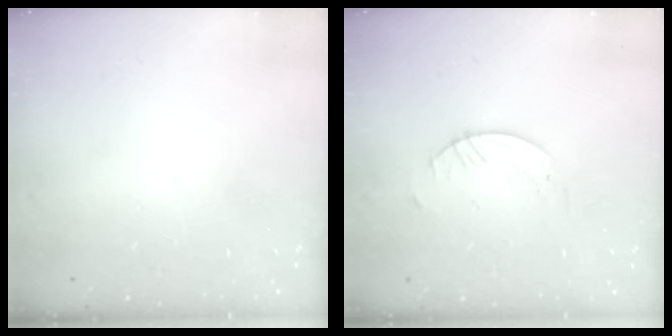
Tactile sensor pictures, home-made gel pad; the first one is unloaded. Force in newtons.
{"total": 0.8, "press": 0.8, "slide": 0.2}